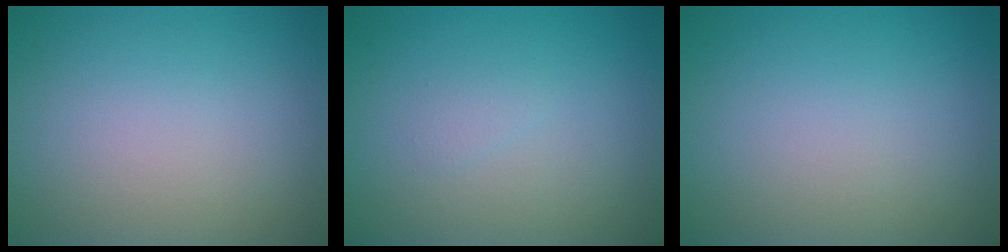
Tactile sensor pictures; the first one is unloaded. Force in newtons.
{"total": 0.6, "press": 0.6, "slide": 0.1}
{"total": 0.0}